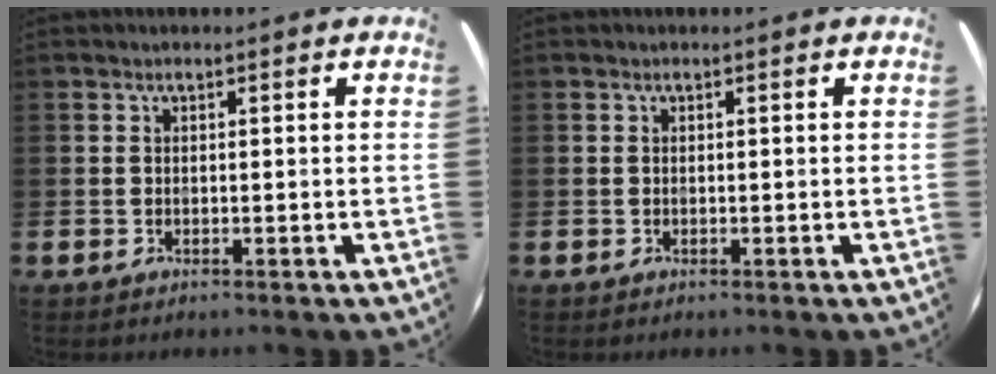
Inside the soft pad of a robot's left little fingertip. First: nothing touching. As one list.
[{"total": 0.0}]